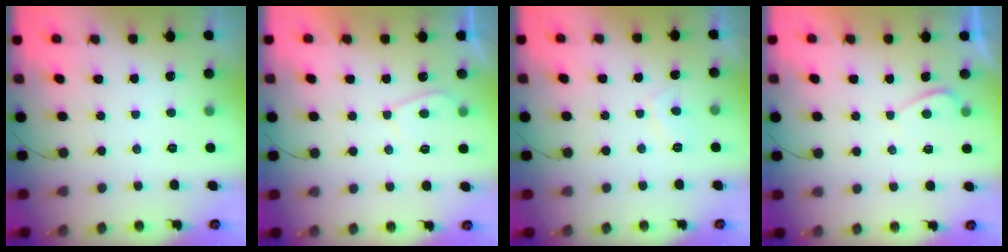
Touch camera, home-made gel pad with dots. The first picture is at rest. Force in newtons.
{"total": 2.7, "press": 2.6, "slide": 0.8}
{"total": 2.4, "press": 2.3, "slide": 0.6}
{"total": 0.6, "press": 0.3, "slide": 0.5}